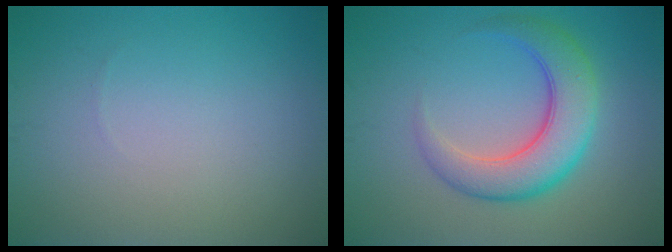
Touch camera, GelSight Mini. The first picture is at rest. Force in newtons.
{"total": 6.2, "press": 6.2, "slide": 0.3}